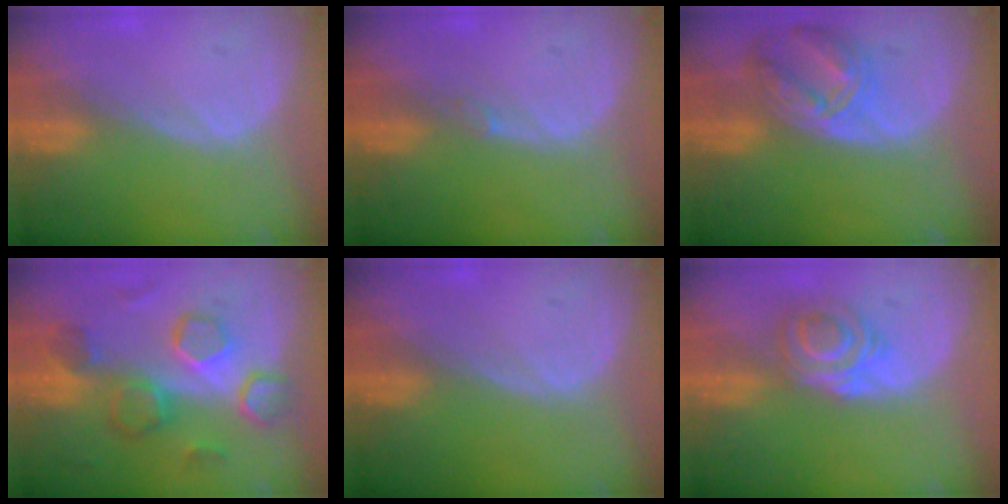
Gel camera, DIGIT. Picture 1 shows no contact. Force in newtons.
{"total": 0.6, "press": 0.5, "slide": 0.3}
{"total": 8.3, "press": 7.2, "slide": 4.0}
{"total": 9.6, "press": 8.8, "slide": 3.7}
{"total": 0.0}
{"total": 6.0, "press": 5.0, "slide": 3.3}